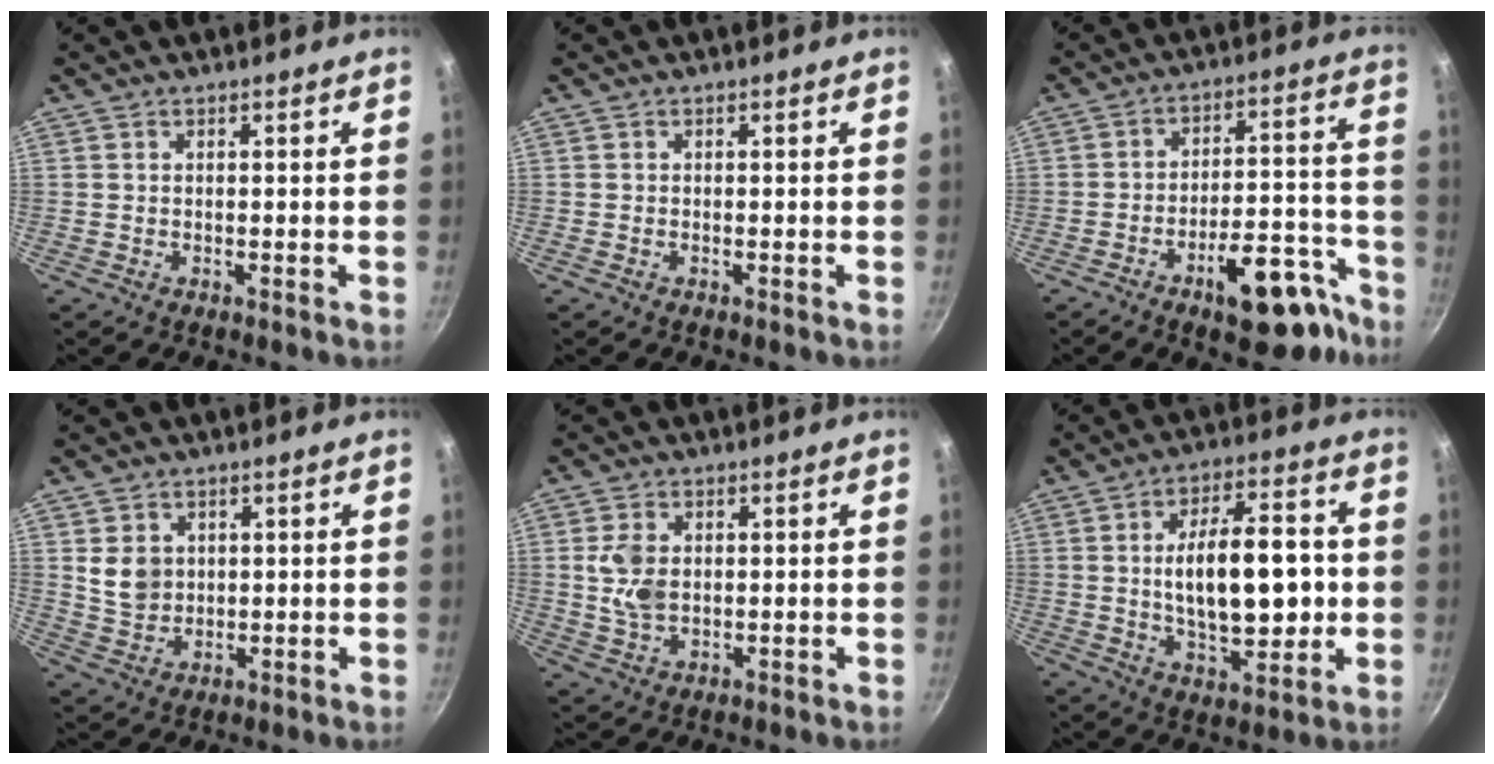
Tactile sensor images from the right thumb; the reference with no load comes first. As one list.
[{"total": 0.0}, {"total": 14.5, "force": [-9.1, 5.3, 10.0], "torque": [-0.112, 0.080, -0.133]}, {"total": 5.7, "force": [1.4, 4.7, 2.9], "torque": [-0.033, -0.010, 0.036]}, {"total": 6.3, "force": [0.7, 4.1, 4.7], "torque": [-0.088, -0.002, 0.019]}, {"total": 16.9, "force": [0.2, 8.1, 14.8], "torque": [-0.212, 0.012, 0.007]}]